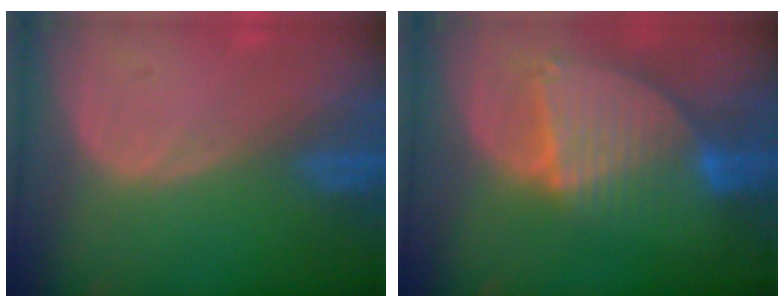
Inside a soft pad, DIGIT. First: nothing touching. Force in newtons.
{"total": 8.6, "press": 7.5, "slide": 4.1}